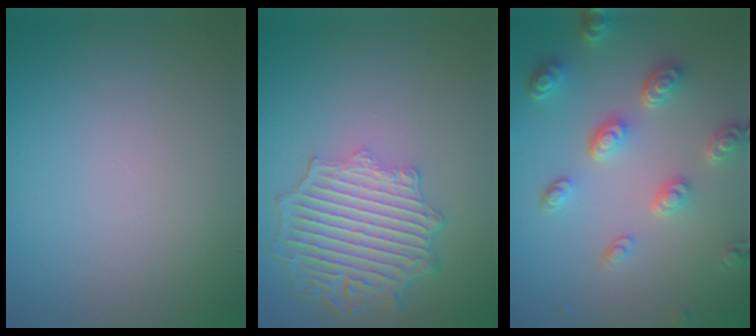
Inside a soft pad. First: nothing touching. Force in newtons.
{"total": 6.9, "press": 5.4, "slide": 4.3}
{"total": 5.0, "press": 3.8, "slide": 3.2}